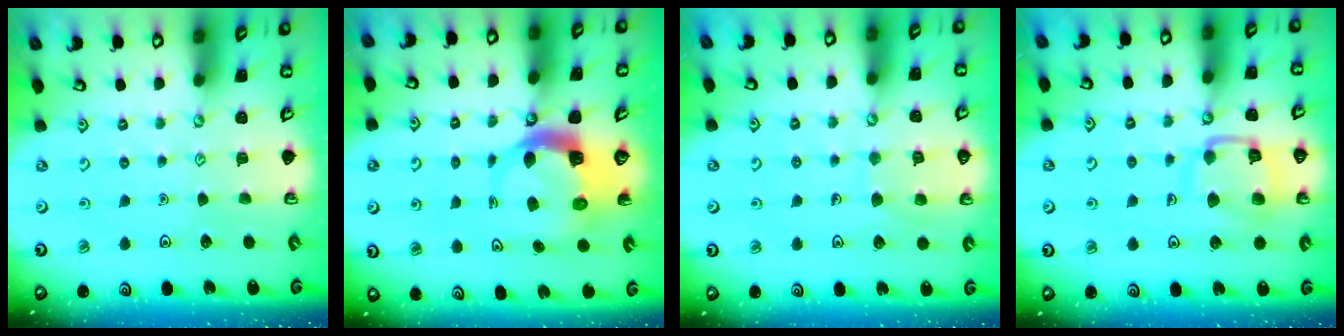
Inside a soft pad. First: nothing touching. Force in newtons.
{"total": 6.1, "press": 6.0, "slide": 1.0}
{"total": 7.1, "press": 7.1, "slide": 0.5}
{"total": 12.6, "press": 12.5, "slide": 1.2}